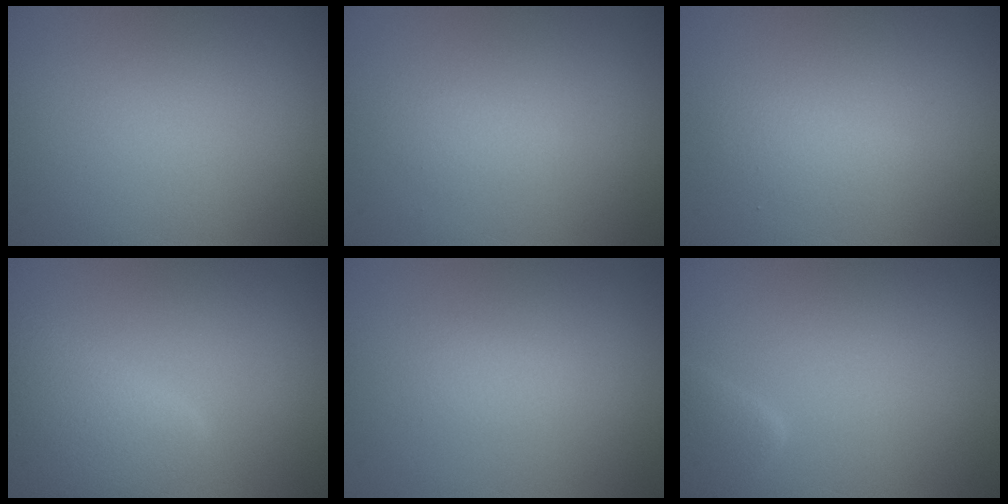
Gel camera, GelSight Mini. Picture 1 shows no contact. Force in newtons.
{"total": 1.1, "press": 1.1, "slide": 0.0}
{"total": 1.6, "press": 1.6, "slide": 0.0}
{"total": 4.7, "press": 4.7, "slide": 0.3}
{"total": 0.9, "press": 0.9, "slide": 0.1}
{"total": 2.3, "press": 2.3, "slide": 0.2}